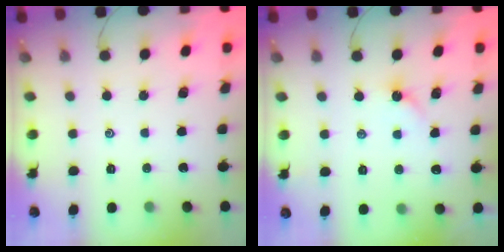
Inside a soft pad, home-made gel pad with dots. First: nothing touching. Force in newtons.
{"total": 2.6, "press": 2.6, "slide": 0.4}